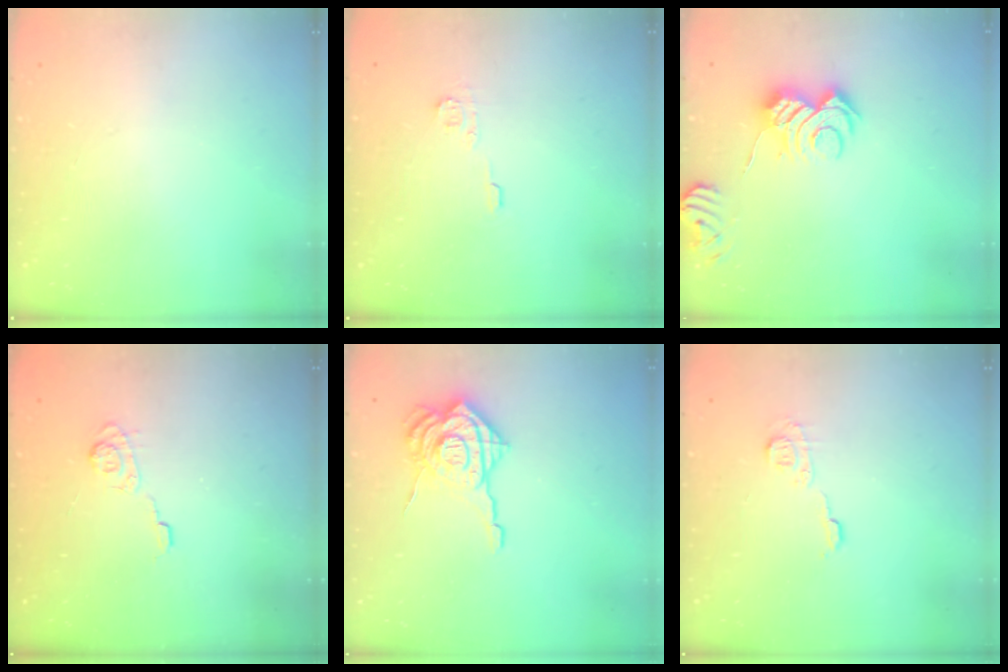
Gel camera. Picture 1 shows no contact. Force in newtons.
{"total": 4.9, "press": 4.9, "slide": 0.2}
{"total": 8.5, "press": 8.5, "slide": 0.7}
{"total": 4.2, "press": 3.8, "slide": 1.6}
{"total": 16.2, "press": 16.1, "slide": 1.7}
{"total": 7.3, "press": 7.3, "slide": 0.1}